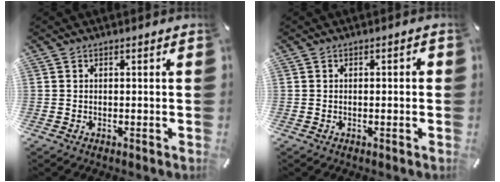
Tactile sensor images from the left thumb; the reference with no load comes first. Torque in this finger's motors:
{"motor_torque": [0.01, 0.06, -0.03, -0.02, 0.02]}